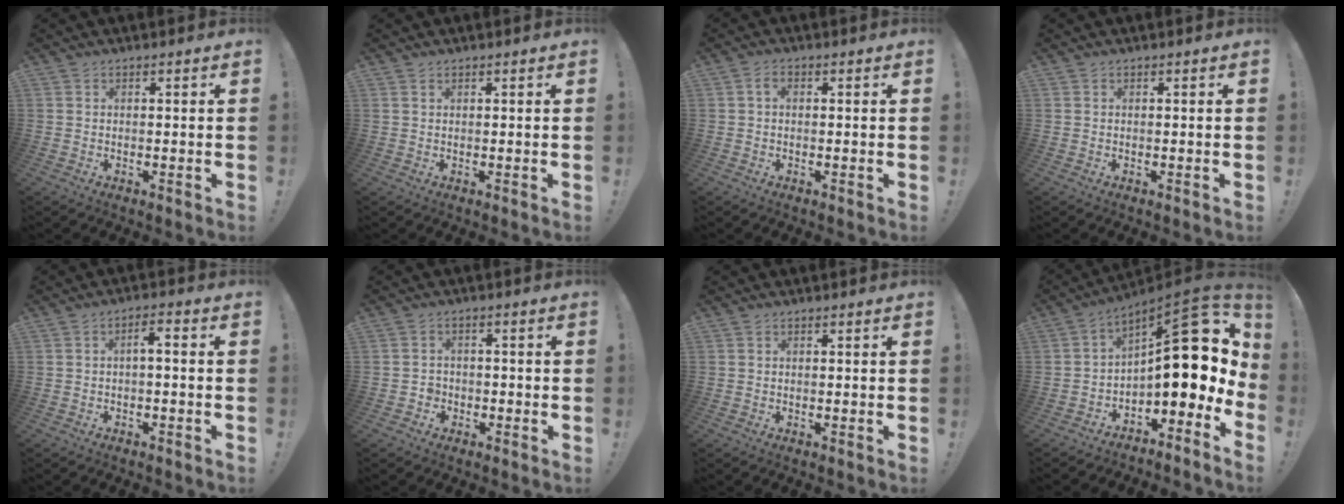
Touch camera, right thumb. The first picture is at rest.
{"total": 0.6, "force": [0.5, 0.2, 0.3], "torque": [-0.001, -0.001, 0.008]}
{"total": 1.8, "force": [0.1, 1.1, 1.5], "torque": [-0.023, 0.005, 0.000]}
{"total": 0.0}
{"total": 3.2, "force": [-1.4, 0.8, 2.7], "torque": [-0.055, 0.013, -0.026]}
{"total": 2.8, "force": [-1.6, 2.3, 0.6], "torque": [-0.014, 0.006, -0.028]}
{"total": 0.0}
{"total": 19.2, "force": [3.9, 8.2, 17.0], "torque": [-0.226, -0.030, 0.068]}